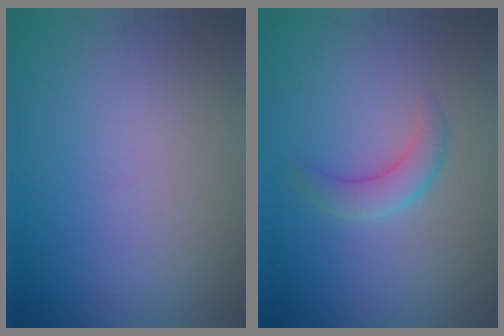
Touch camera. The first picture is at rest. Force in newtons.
{"total": 2.4, "press": 2.4, "slide": 0.1}